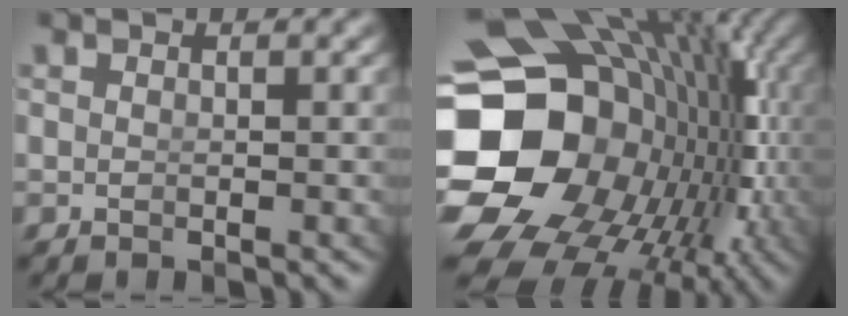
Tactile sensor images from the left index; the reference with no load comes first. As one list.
[{"total": 27.7, "force": [-1.1, 19.8, 19.3], "torque": [-0.335, -0.058, -0.008]}]